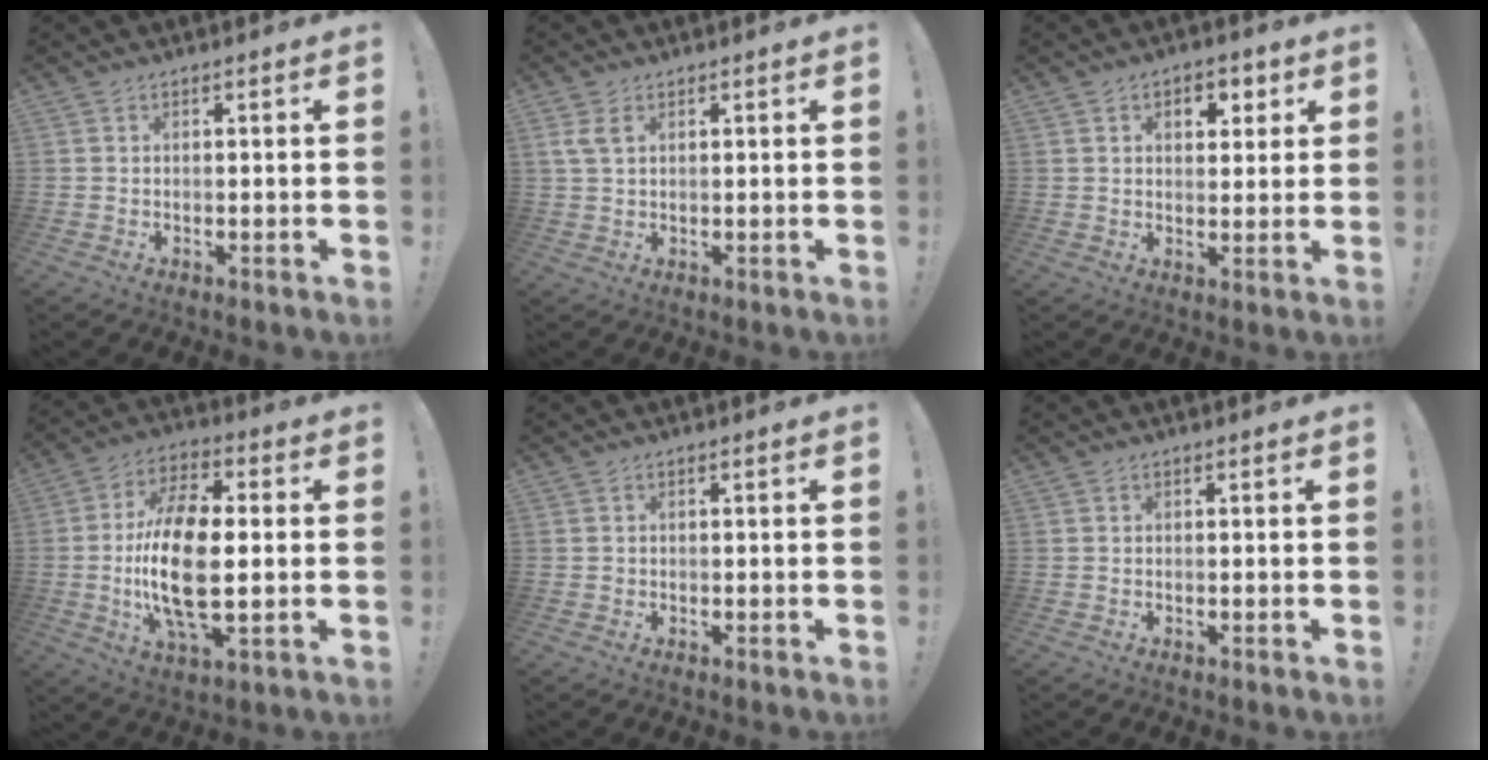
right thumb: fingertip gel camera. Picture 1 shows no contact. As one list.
[{"total": 4.2, "force": [1.9, 2.3, 2.9], "torque": [-0.057, -0.001, 0.037]}, {"total": 5.7, "force": [2.3, 4.1, 3.3], "torque": [-0.026, -0.004, 0.034]}, {"total": 19.5, "force": [-1.1, 8.9, 17.3], "torque": [-0.350, -0.006, -0.023]}, {"total": 0.7, "force": [0.0, 0.7, 0.1], "torque": [-0.008, 0.006, 0.001]}, {"total": 0.0}]